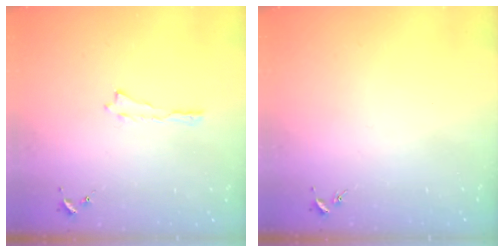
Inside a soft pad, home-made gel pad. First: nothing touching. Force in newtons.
{"total": 0.0}